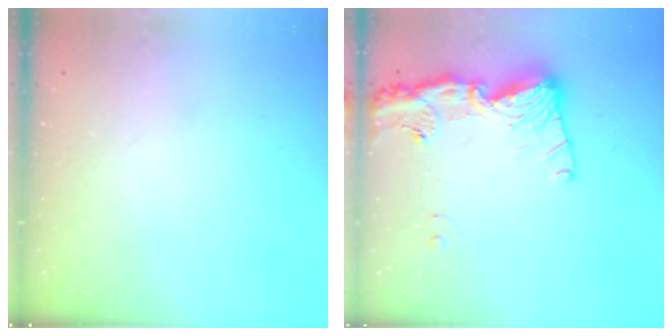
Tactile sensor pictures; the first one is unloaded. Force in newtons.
{"total": 16.6, "press": 16.5, "slide": 1.9}